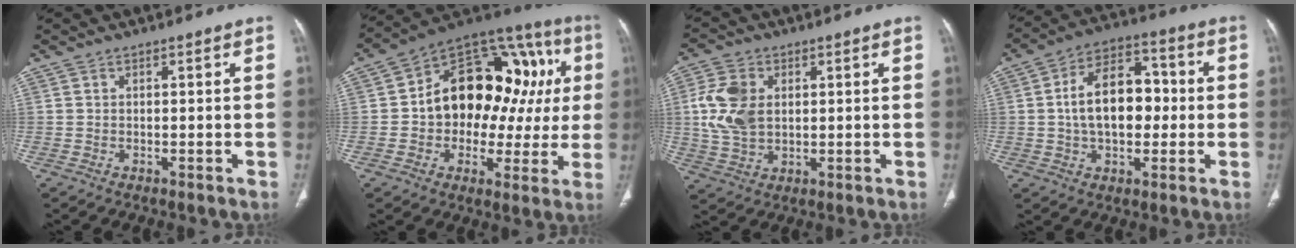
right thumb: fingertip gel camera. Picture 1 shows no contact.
{"total": 25.0, "force": [3.0, 16.2, 18.8], "torque": [-0.208, 0.047, 0.042]}
{"total": 10.0, "force": [1.5, 6.8, 7.1], "torque": [-0.143, -0.003, 0.035]}
{"total": 14.2, "force": [0.1, 8.8, 11.1], "torque": [-0.158, 0.031, -0.003]}